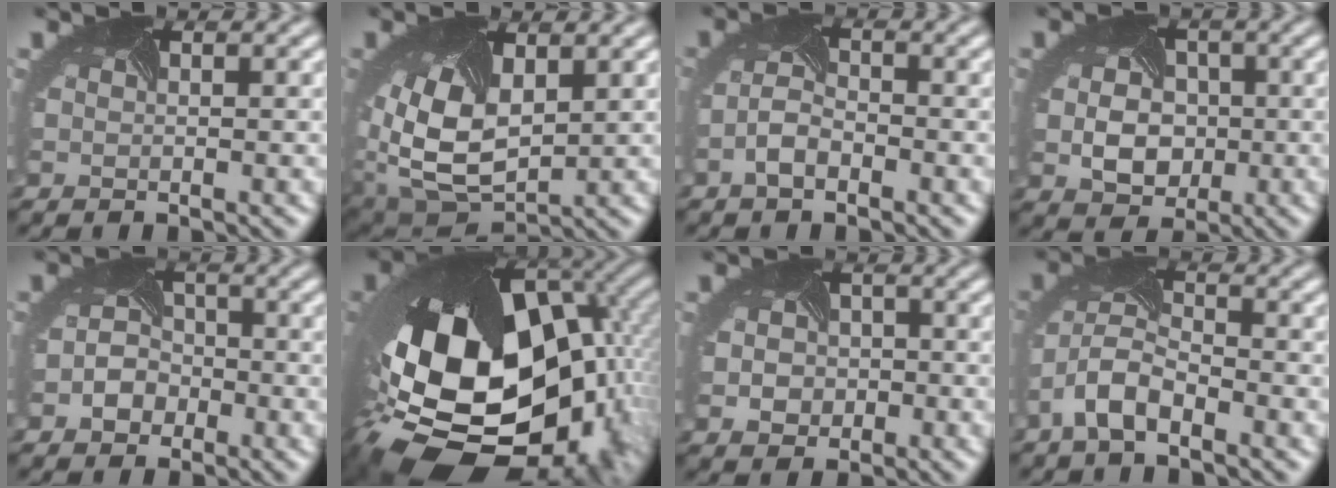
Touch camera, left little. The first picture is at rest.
{"total": 10.0, "force": [1.2, 6.5, 7.6], "torque": [-0.169, -0.025, 0.040]}
{"total": 2.4, "force": [-1.5, 1.0, 1.6], "torque": [-0.039, 0.000, -0.032]}
{"total": 4.7, "force": [-0.5, 3.8, 2.7], "torque": [-0.053, -0.004, -0.004]}
{"total": 2.6, "force": [-1.3, 2.1, 0.9], "torque": [-0.014, 0.000, -0.026]}
{"total": 19.9, "force": [-4.3, 13.0, 14.5], "torque": [-0.292, -0.062, -0.045]}
{"total": 2.9, "force": [-0.5, 2.5, 1.5], "torque": [-0.020, -0.002, -0.009]}
{"total": 4.6, "force": [-2.9, 1.8, 3.0], "torque": [-0.068, 0.004, -0.065]}